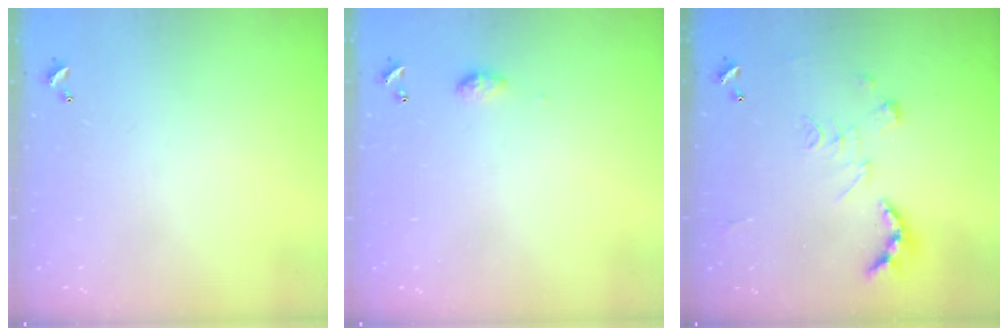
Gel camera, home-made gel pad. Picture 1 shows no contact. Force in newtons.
{"total": 4.7, "press": 4.7, "slide": 0.6}
{"total": 2.5, "press": 2.0, "slide": 1.5}